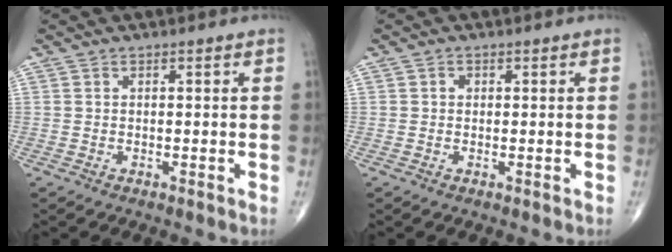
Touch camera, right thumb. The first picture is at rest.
{"total": 0.7, "force": [0.1, 0.7, 0.3], "torque": [0.000, 0.002, 0.000]}